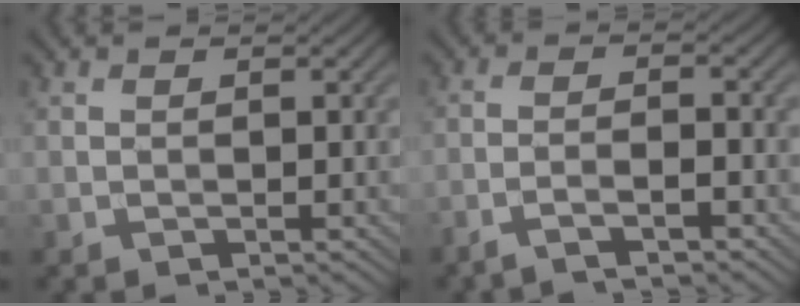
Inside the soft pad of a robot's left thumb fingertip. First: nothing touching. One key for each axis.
{"total": 3.5, "fx": -2.6, "fy": 0.5, "fz": 2.2, "tx": -0.039, "ty": 0.005, "tz": -0.057}